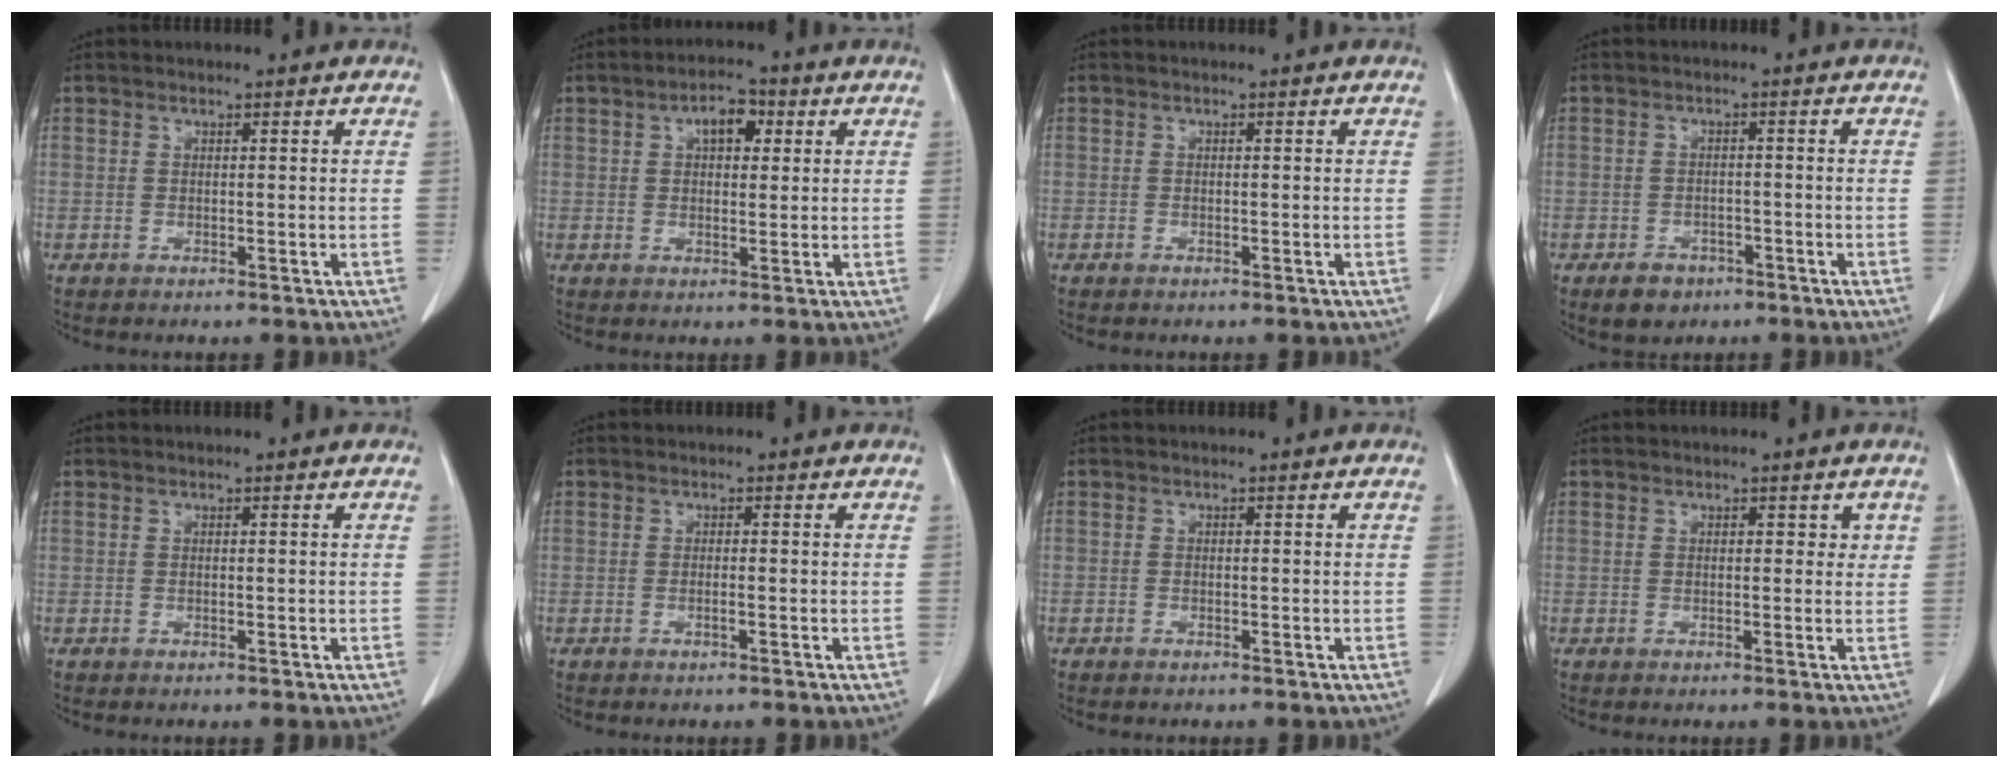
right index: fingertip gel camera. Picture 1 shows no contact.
{"total": 5.3, "force": [1.8, 2.9, 4.1], "torque": [-0.071, 0.017, 0.031]}
{"total": 0.7, "force": [-0.3, 0.4, 0.4], "torque": [-0.009, 0.000, -0.004]}
{"total": 4.8, "force": [-3.0, 3.3, 1.8], "torque": [-0.031, 0.003, -0.040]}
{"total": 0.0}
{"total": 1.1, "force": [-0.4, 0.2, 1.0], "torque": [-0.021, 0.000, -0.006]}
{"total": 0.9, "force": [-0.4, 0.5, 0.5], "torque": [-0.011, 0.000, -0.005]}
{"total": 2.1, "force": [0.7, 1.3, 1.5], "torque": [-0.026, 0.012, 0.008]}